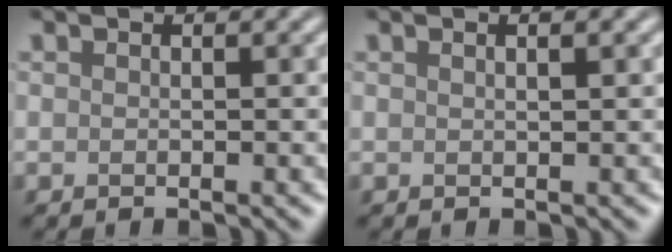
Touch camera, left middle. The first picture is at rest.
{"total": 1.5, "force": [0.8, 0.6, 1.2], "torque": [-0.003, -0.003, -0.003]}